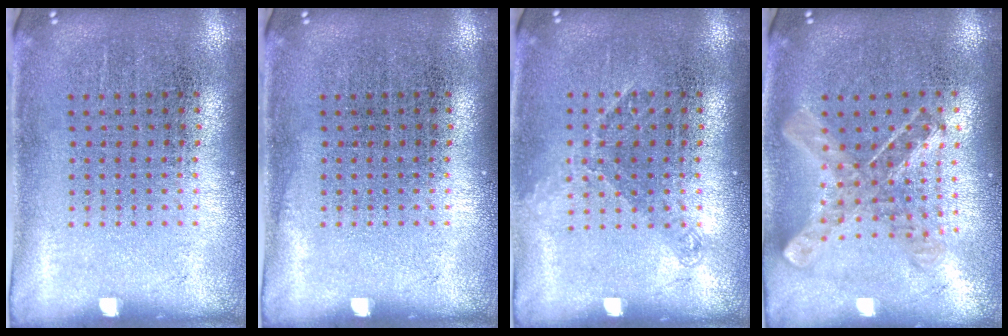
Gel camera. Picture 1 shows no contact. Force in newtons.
{"total": 0.0}
{"total": 1.1, "press": 0.9, "slide": 0.6}
{"total": 0.9, "press": 0.9, "slide": 0.1}